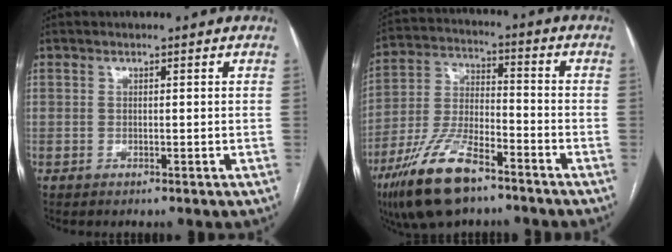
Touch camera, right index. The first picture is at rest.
{"total": 14.4, "force": [-9.4, 4.7, 9.9], "torque": [-0.208, -0.009, -0.173]}